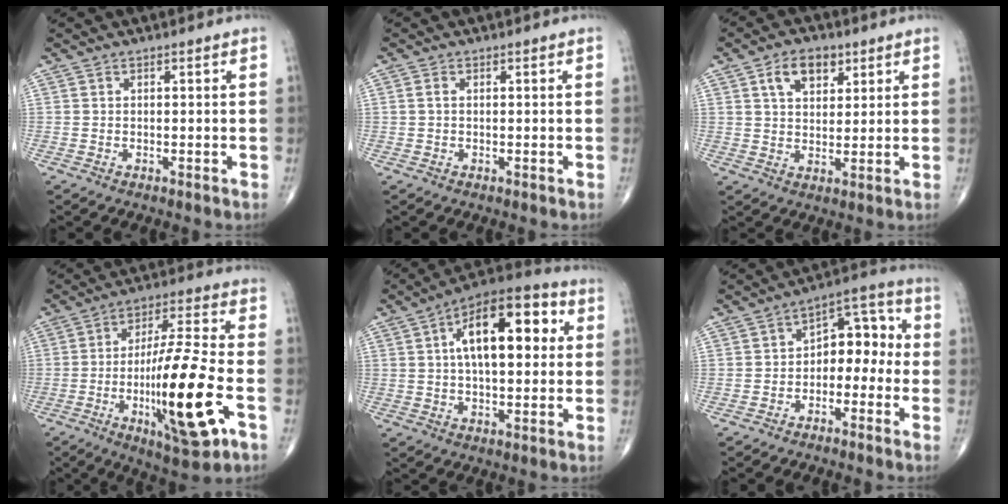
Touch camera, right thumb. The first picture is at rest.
{"total": 1.0, "force": [0.1, 0.6, 0.7], "torque": [-0.015, 0.003, 0.001]}
{"total": 7.5, "force": [3.5, 4.6, 4.7], "torque": [-0.057, -0.010, 0.059]}
{"total": 19.2, "force": [-5.5, 3.6, 18.1], "torque": [-0.325, 0.011, -0.083]}
{"total": 17.7, "force": [3.9, 8.3, 15.1], "torque": [-0.209, 0.024, 0.051]}
{"total": 9.4, "force": [-1.6, 6.1, 6.9], "torque": [-0.061, 0.048, -0.039]}